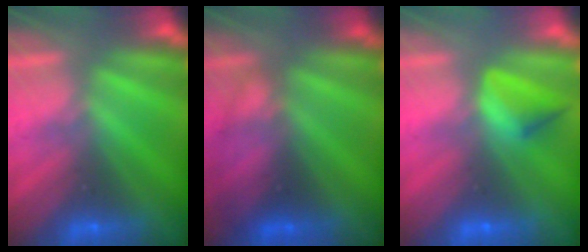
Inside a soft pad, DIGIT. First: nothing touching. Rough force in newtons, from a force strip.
{"total": 2.2}
{"total": 4.4}